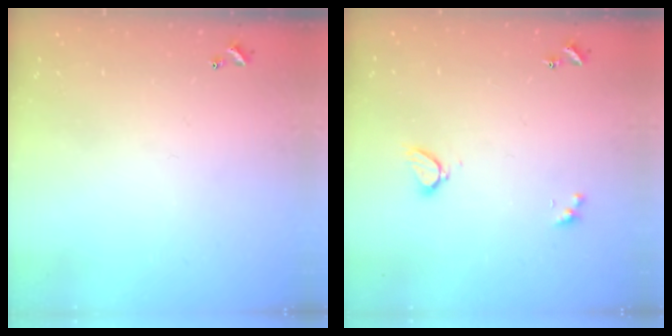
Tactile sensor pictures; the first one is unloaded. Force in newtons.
{"total": 2.2, "press": 2.2, "slide": 0.3}